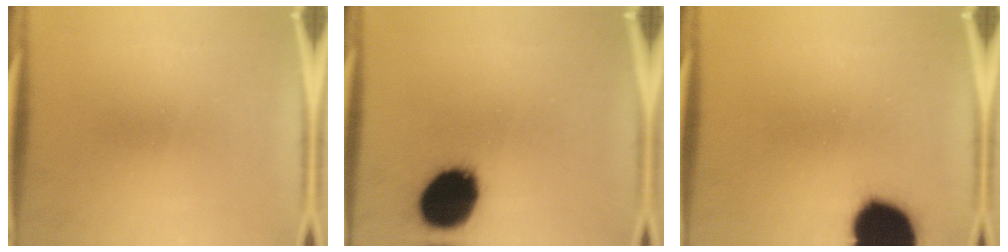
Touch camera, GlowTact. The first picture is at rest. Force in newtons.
{"total": 19.1}
{"total": 19.6}